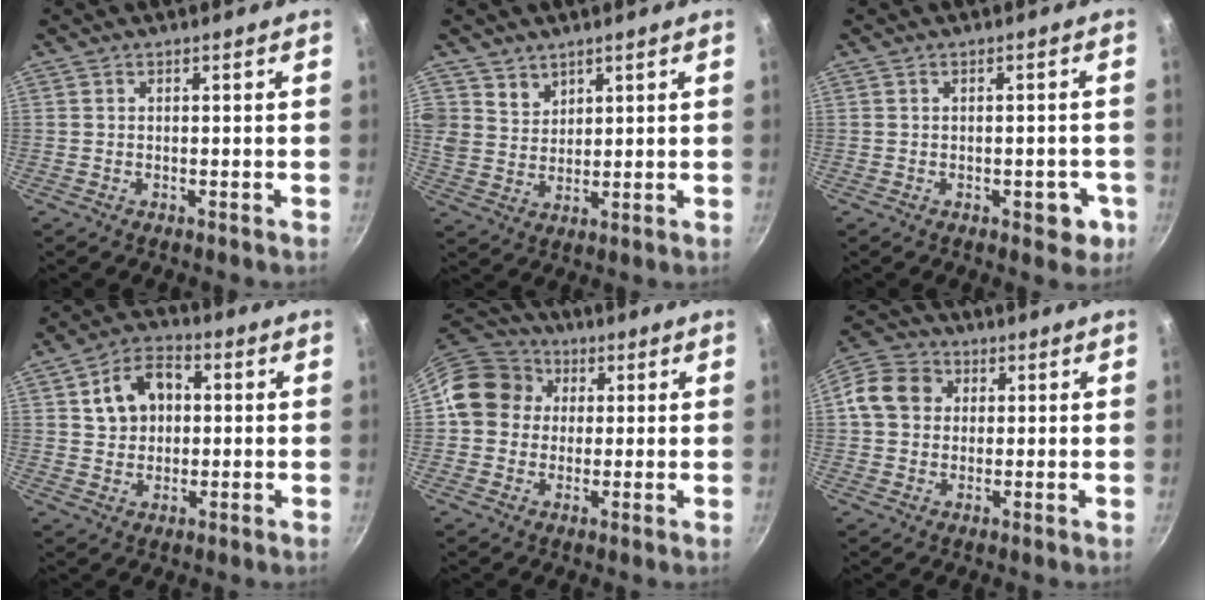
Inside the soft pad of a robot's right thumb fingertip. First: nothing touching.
{"total": 6.6, "force": [4.2, 5.0, 1.2], "torque": [0.000, -0.012, 0.085]}
{"total": 4.6, "force": [-1.6, 2.6, 3.4], "torque": [-0.013, 0.015, -0.015]}
{"total": 10.1, "force": [2.1, 7.6, 6.3], "torque": [-0.079, 0.016, 0.029]}
{"total": 12.4, "force": [2.3, 11.0, 5.4], "torque": [-0.064, 0.023, 0.023]}
{"total": 9.7, "force": [1.7, 8.3, 4.6], "torque": [-0.058, 0.017, 0.013]}